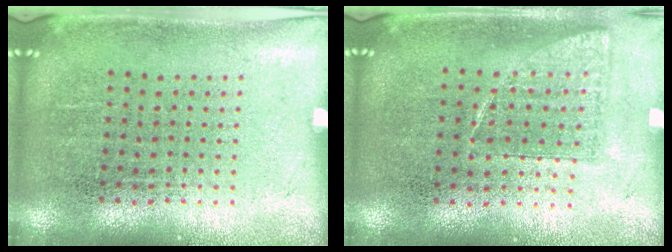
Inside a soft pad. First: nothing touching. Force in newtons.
{"total": 0.7, "press": 0.7, "slide": 0.2}